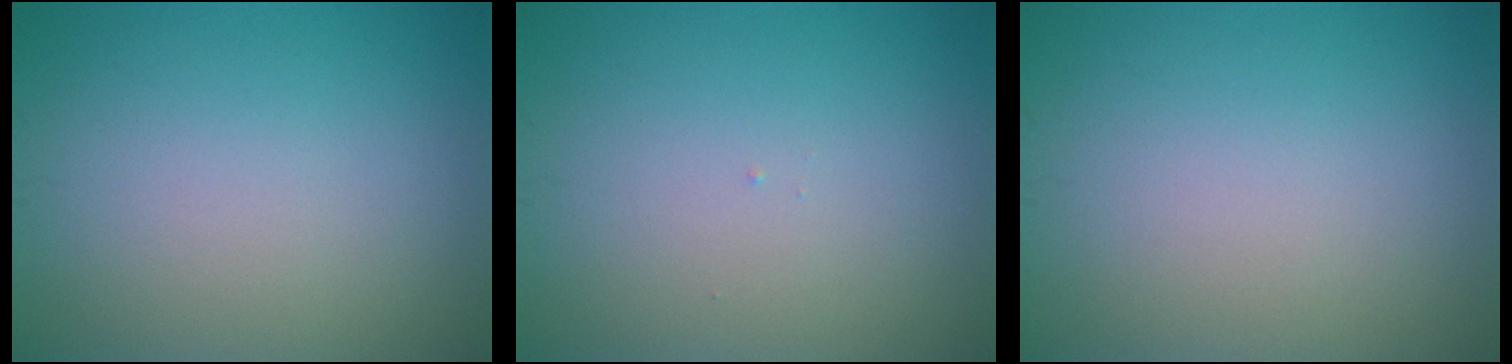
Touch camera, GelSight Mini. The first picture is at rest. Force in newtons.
{"total": 0.0}
{"total": 0.0}